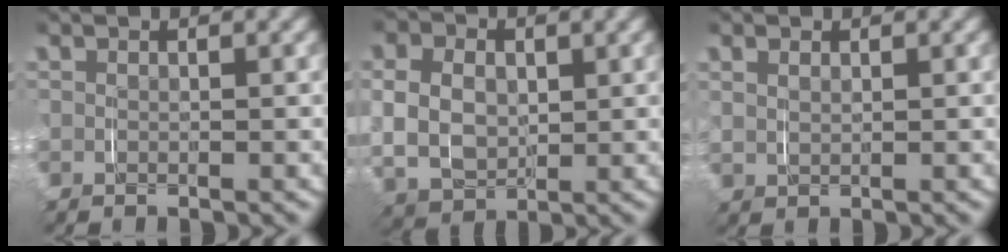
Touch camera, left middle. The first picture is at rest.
{"total": 8.0, "force": [0.8, 6.7, 4.4], "torque": [-0.113, -0.015, 0.021]}
{"total": 1.3, "force": [0.9, 0.8, 0.6], "torque": [-0.014, -0.001, 0.022]}